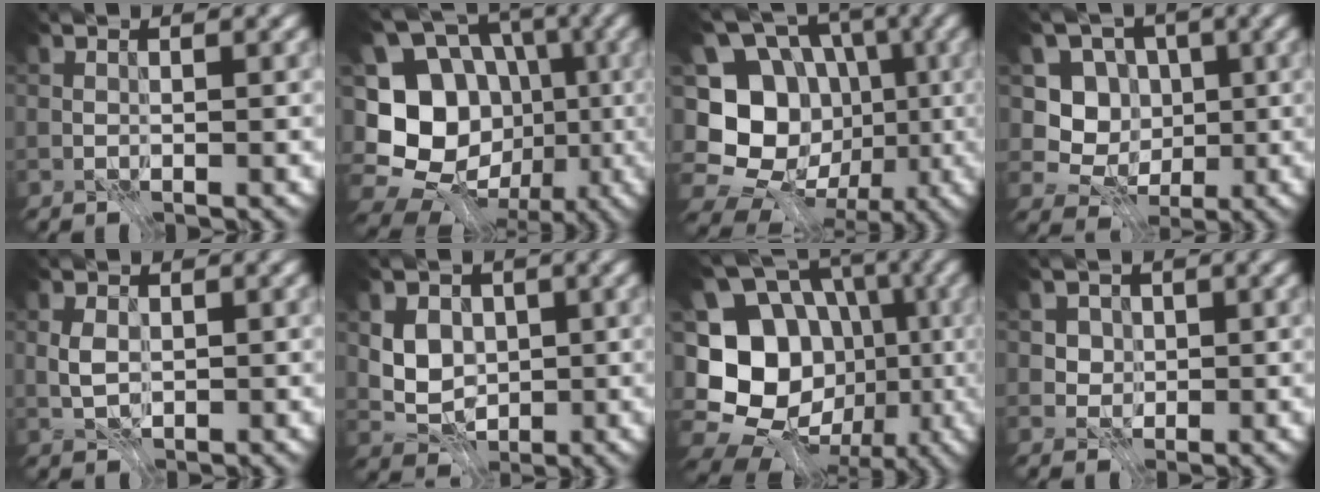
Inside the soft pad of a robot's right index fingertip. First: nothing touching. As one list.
[{"total": 14.8, "force": [-2.8, 12.7, 7.1], "torque": [-0.150, -0.003, -0.063]}, {"total": 14.3, "force": [-2.4, 12.6, 6.2], "torque": [-0.130, 0.007, -0.062]}, {"total": 5.0, "force": [-0.2, 4.6, 1.9], "torque": [-0.018, -0.006, -0.028]}, {"total": 1.7, "force": [-0.2, 1.2, 1.2], "torque": [-0.027, -0.002, -0.005]}, {"total": 4.5, "force": [0.4, 3.7, 2.5], "torque": [-0.043, 0.000, -0.001]}, {"total": 17.1, "force": [-3.0, 14.6, 8.2], "torque": [-0.156, 0.004, -0.064]}, {"total": 2.9, "force": [0.8, 2.5, 1.1], "torque": [-0.023, -0.006, 0.015]}]